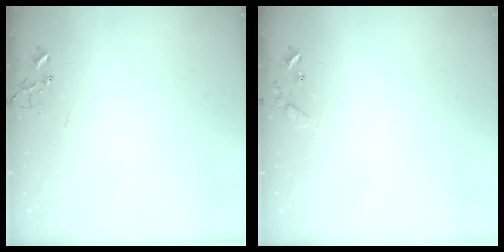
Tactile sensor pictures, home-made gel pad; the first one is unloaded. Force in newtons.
{"total": 7.7, "press": 7.6, "slide": 0.5}